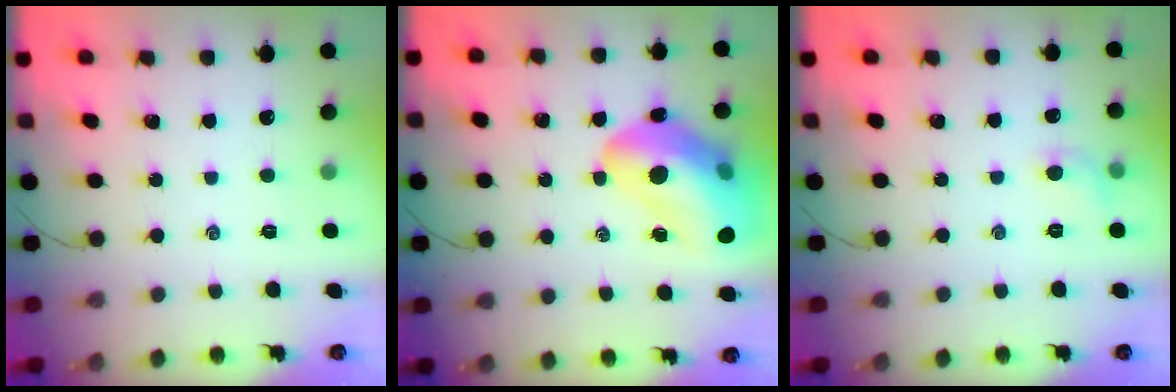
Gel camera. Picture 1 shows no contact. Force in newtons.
{"total": 22.6, "press": 22.0, "slide": 5.3}
{"total": 5.0, "press": 4.8, "slide": 1.6}